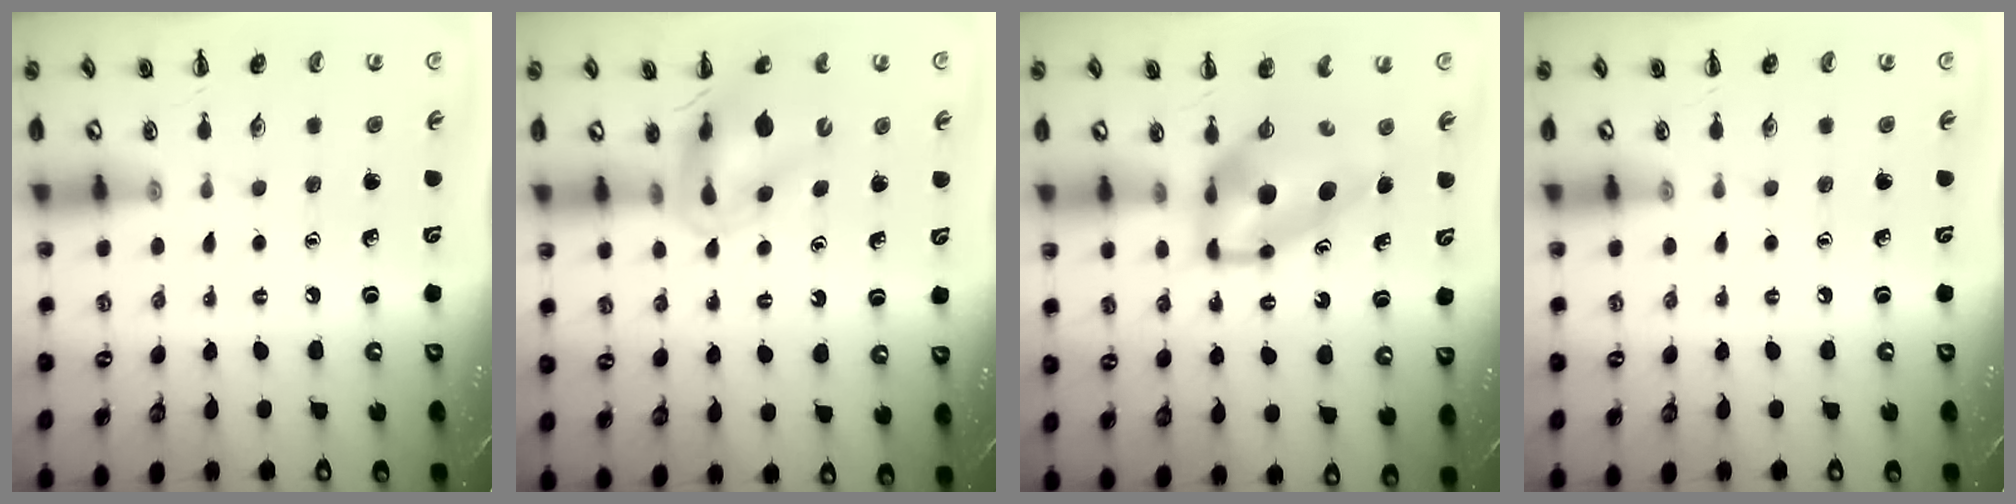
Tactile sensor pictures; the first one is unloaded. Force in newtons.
{"total": 12.4, "press": 11.9, "slide": 3.5}
{"total": 6.9, "press": 6.7, "slide": 1.5}
{"total": 0.0}